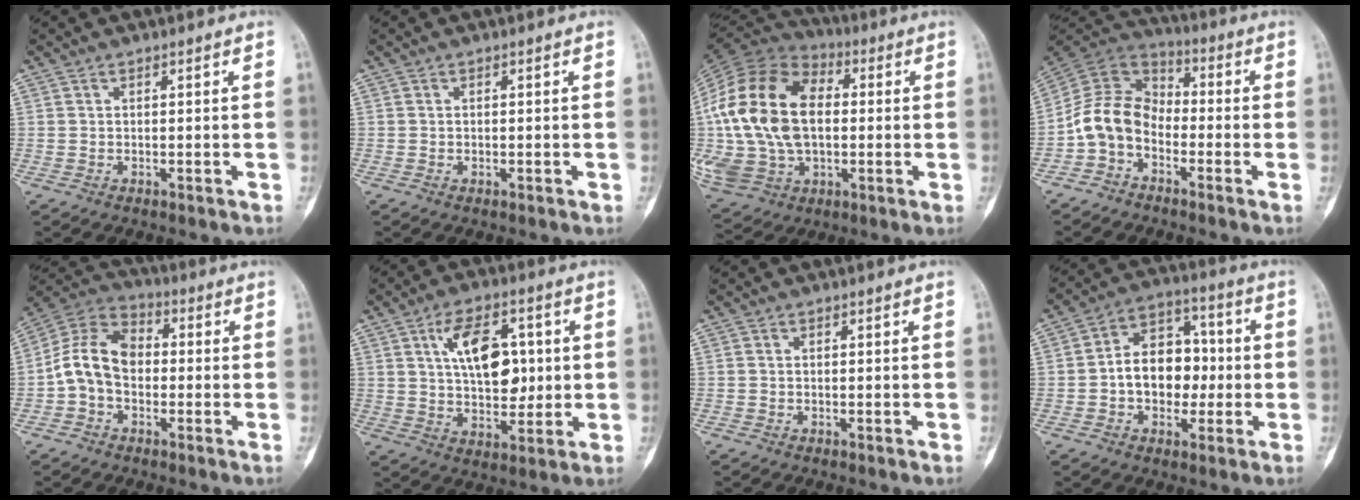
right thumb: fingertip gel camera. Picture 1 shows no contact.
{"total": 0.0}
{"total": 27.0, "force": [1.1, 18.1, 20.0], "torque": [-0.411, 0.014, 0.032]}
{"total": 9.2, "force": [-3.3, 7.4, 4.2], "torque": [-0.072, 0.063, -0.082]}
{"total": 10.0, "force": [-1.2, 8.0, 6.0], "torque": [-0.107, 0.041, -0.037]}
{"total": 13.1, "force": [2.9, 7.6, 10.2], "torque": [-0.133, -0.006, 0.052]}
{"total": 0.0}
{"total": 12.5, "force": [-1.0, 9.1, 8.5], "torque": [-0.088, 0.036, -0.023]}